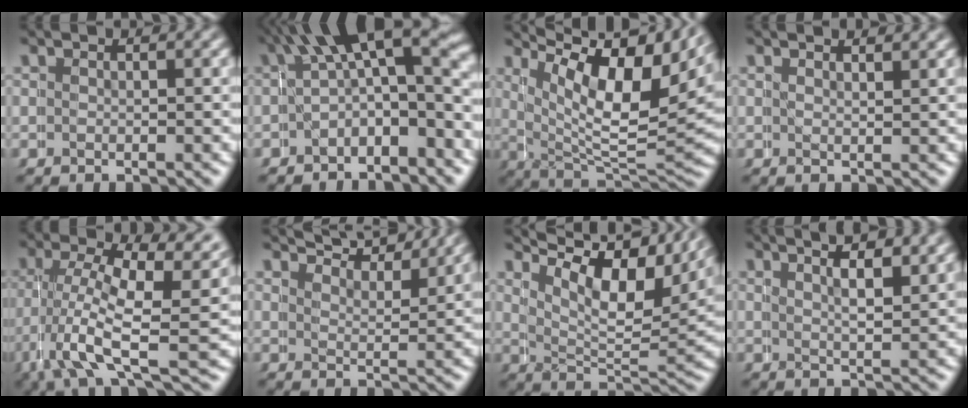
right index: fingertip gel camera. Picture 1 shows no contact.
{"total": 6.8, "force": [-0.1, 4.3, 5.2], "torque": [-0.077, -0.015, -0.004]}
{"total": 16.7, "force": [7.9, 8.2, 12.2], "torque": [-0.178, 0.023, 0.104]}
{"total": 1.4, "force": [1.2, -0.4, -0.6], "torque": [-0.001, -0.012, 0.021]}
{"total": 9.0, "force": [-0.1, 4.4, 7.9], "torque": [-0.132, -0.027, -0.004]}
{"total": 6.6, "force": [6.3, 1.0, 1.9], "torque": [-0.027, 0.010, 0.093]}
{"total": 12.3, "force": [8.0, 5.0, 8.0], "torque": [-0.108, 0.022, 0.108]}
{"total": 4.5, "force": [3.0, 1.5, 3.0], "torque": [-0.039, 0.006, 0.041]}